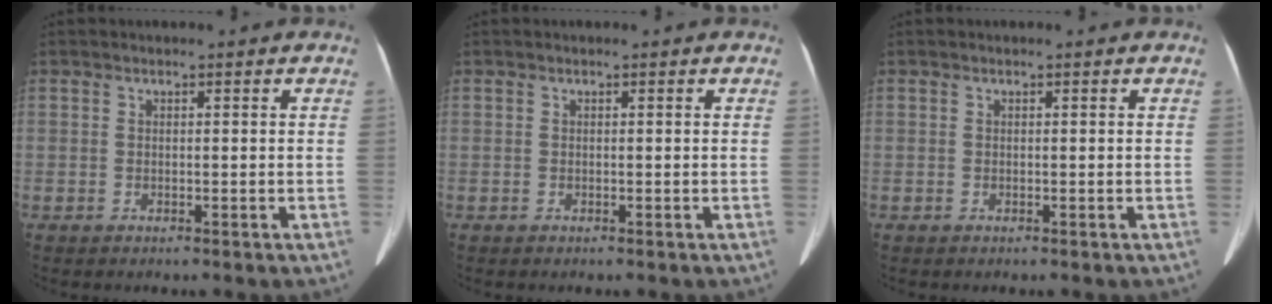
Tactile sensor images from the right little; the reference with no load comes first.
{"total": 0.0}
{"total": 0.0}